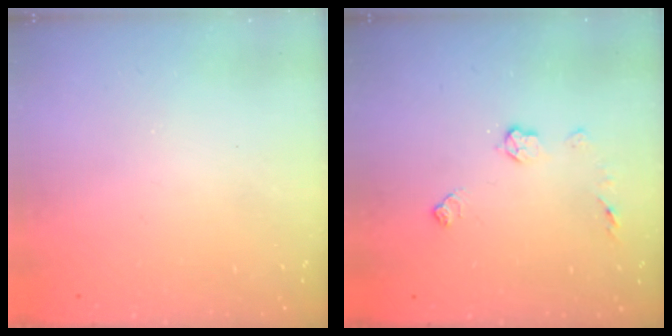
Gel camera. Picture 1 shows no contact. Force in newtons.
{"total": 6.3, "press": 6.3, "slide": 0.3}